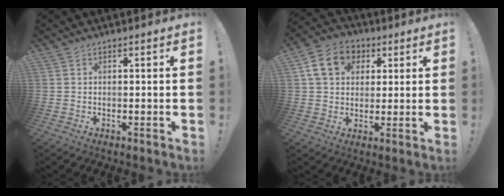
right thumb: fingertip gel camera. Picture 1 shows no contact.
{"total": 12.9, "force": [4.7, 10.3, 6.2], "torque": [-0.081, -0.011, 0.094]}